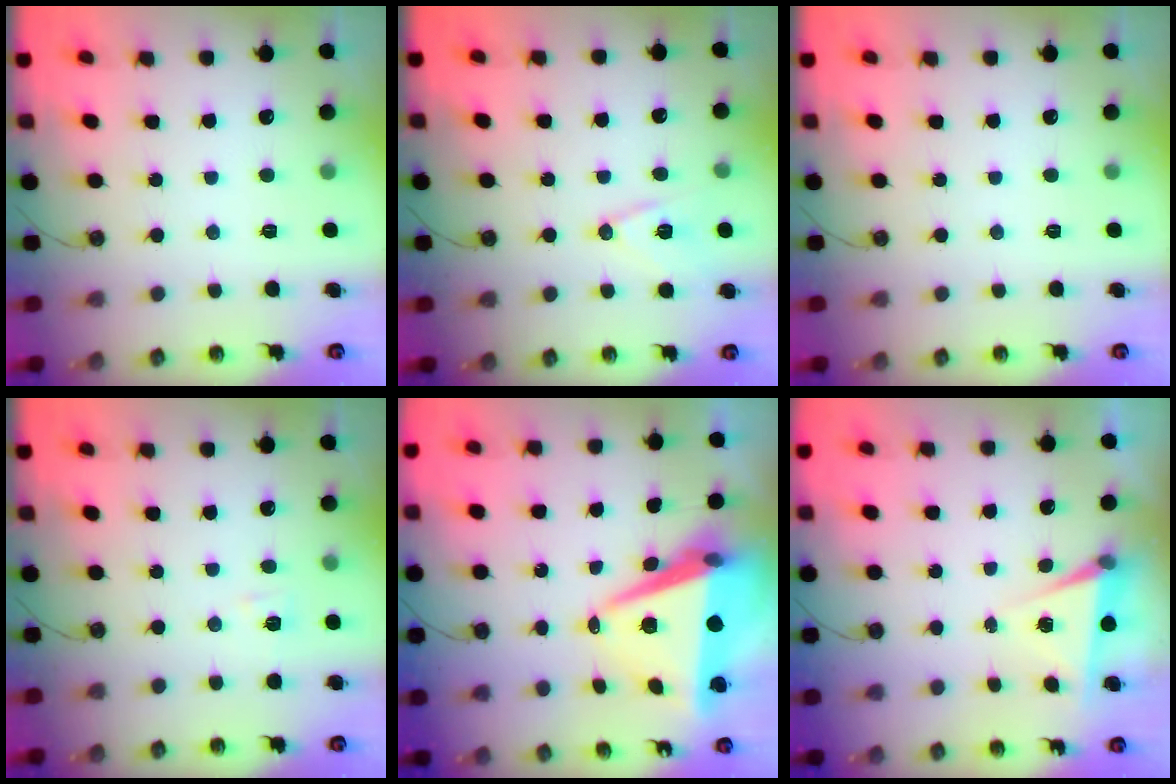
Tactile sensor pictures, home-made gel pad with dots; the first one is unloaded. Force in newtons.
{"total": 11.1, "press": 10.5, "slide": 3.5}
{"total": 0.0}
{"total": 5.3, "press": 4.8, "slide": 2.1}
{"total": 12.0, "press": 11.3, "slide": 4.0}
{"total": 5.8, "press": 4.0, "slide": 4.2}